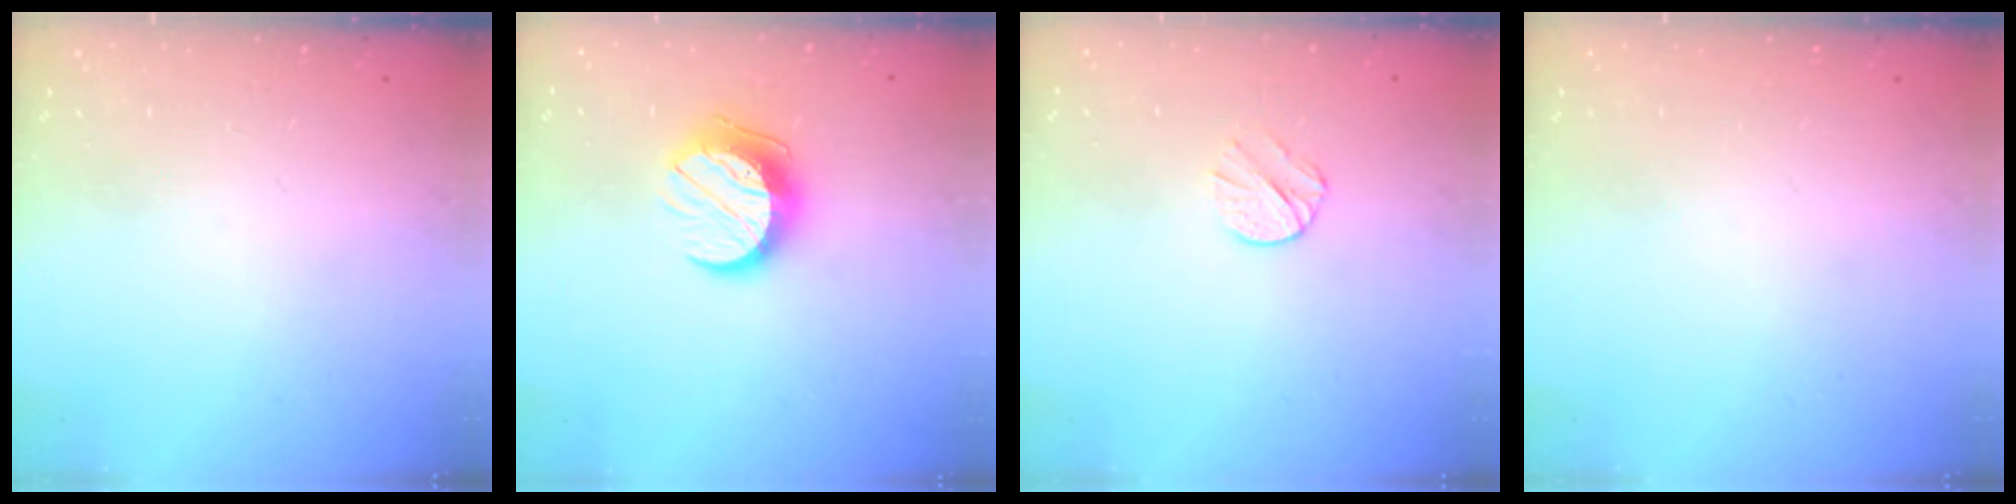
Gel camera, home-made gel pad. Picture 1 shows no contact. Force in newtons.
{"total": 11.0, "press": 11.0, "slide": 0.3}
{"total": 5.9, "press": 5.9, "slide": 1.0}
{"total": 0.0}